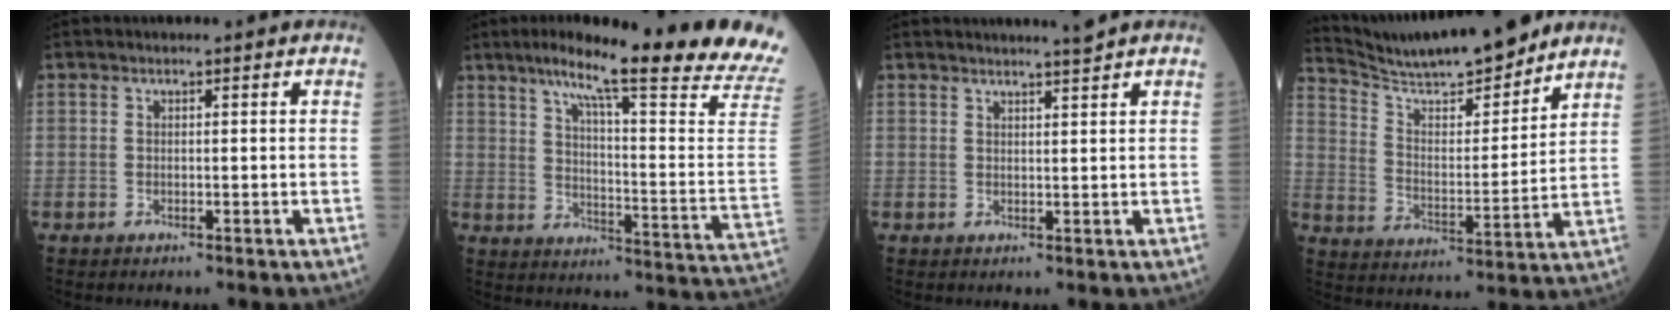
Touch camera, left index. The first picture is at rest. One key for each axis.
{"total": 27.0, "fx": 21.5, "fy": -1.0, "fz": 16.3, "tx": -0.219, "ty": -0.069, "tz": 0.278}
{"total": 2.8, "fx": 2.6, "fy": -0.7, "fz": 0.9, "tx": -0.014, "ty": 0.000, "tz": 0.040}
{"total": 16.3, "fx": 14.8, "fy": 1.5, "fz": 6.6, "tx": -0.123, "ty": -0.005, "tz": 0.248}